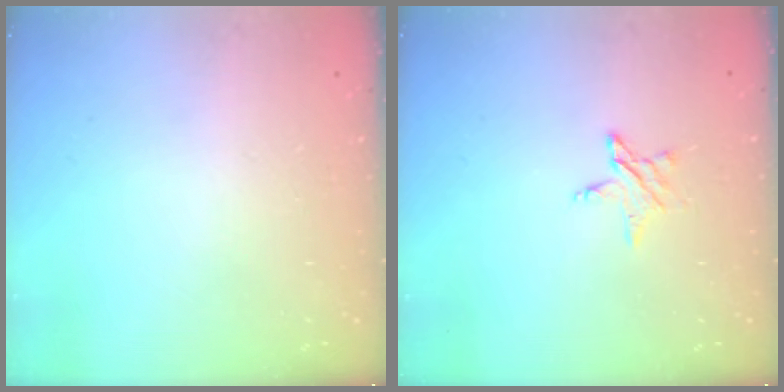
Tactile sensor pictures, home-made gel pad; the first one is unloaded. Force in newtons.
{"total": 4.5, "press": 4.5, "slide": 0.4}